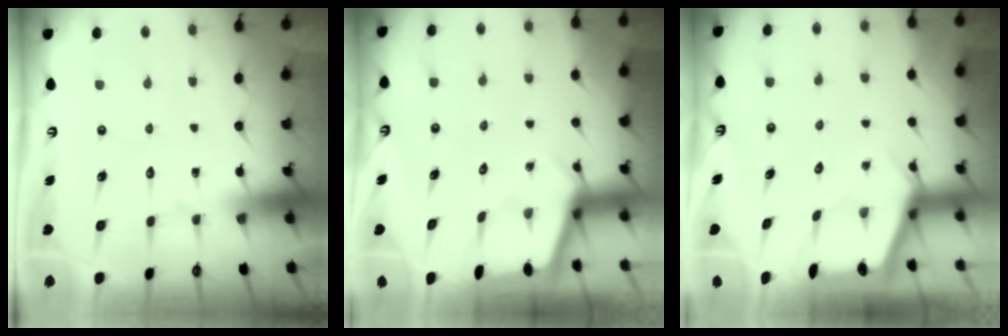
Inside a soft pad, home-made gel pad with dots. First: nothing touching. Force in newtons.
{"total": 2.1, "press": 2.1, "slide": 0.3}
{"total": 2.3, "press": 2.3, "slide": 0.3}